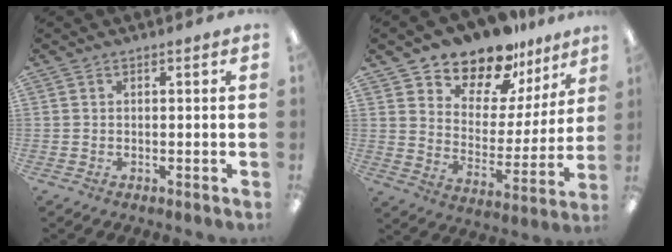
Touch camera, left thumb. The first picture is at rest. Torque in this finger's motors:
{"motor_torque": [1.13, 1.36, 1.33, -1.44, 0.12]}